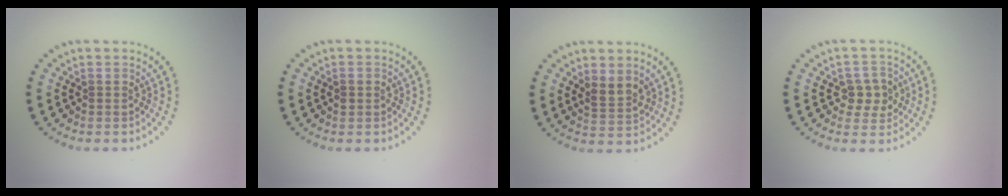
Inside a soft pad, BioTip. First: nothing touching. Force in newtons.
{"total": 1.2, "press": 1.2, "slide": 0.0}
{"total": 2.5, "press": 2.3, "slide": 1.0}
{"total": 2.7, "press": 2.6, "slide": 0.7}